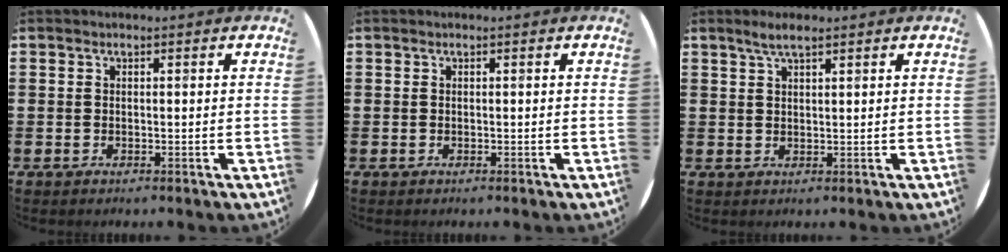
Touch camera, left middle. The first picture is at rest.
{"total": 0.0}
{"total": 2.5, "force": [1.9, 0.4, 1.5], "torque": [-0.033, 0.005, 0.034]}